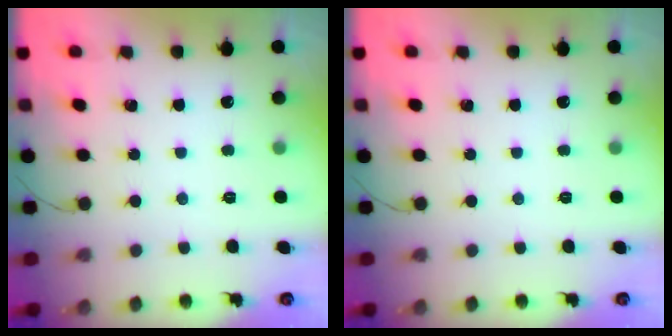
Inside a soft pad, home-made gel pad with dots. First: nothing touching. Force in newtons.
{"total": 0.0}